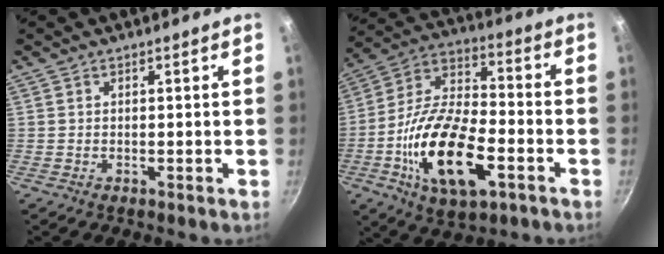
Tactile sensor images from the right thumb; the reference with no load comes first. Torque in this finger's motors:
{"motor_torque": [0.11, 1.05, 1.96, -0.81, 0.59]}